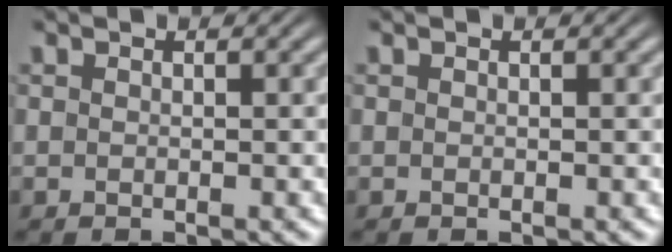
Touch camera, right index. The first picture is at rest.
{"total": 0.0}